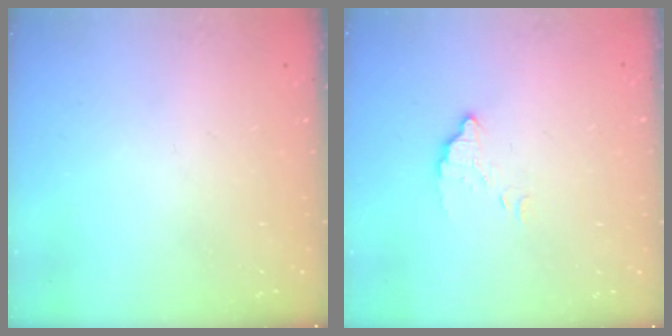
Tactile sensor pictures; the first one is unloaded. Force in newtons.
{"total": 3.1, "press": 3.1, "slide": 0.2}